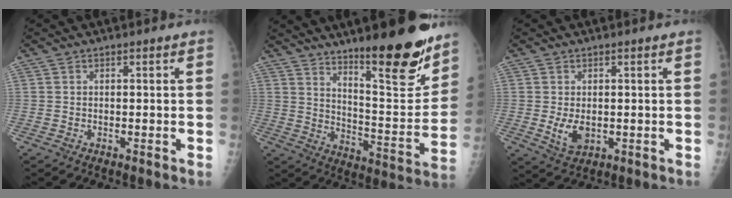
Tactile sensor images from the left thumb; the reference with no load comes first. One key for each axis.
{"total": 20.3, "fx": 14.2, "fy": 4.5, "fz": 13.8, "tx": -0.166, "ty": -0.104, "tz": 0.223}
{"total": 4.4, "fx": -0.3, "fy": 2.9, "fz": 3.3, "tx": -0.056, "ty": -0.010, "tz": 0.004}